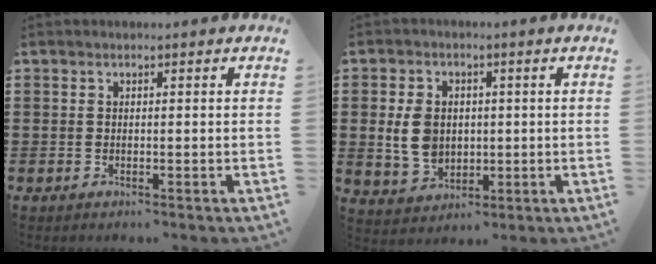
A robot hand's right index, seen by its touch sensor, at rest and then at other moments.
{"total": 6.3, "force": [0.3, 5.0, 3.9], "torque": [-0.092, 0.006, 0.000]}